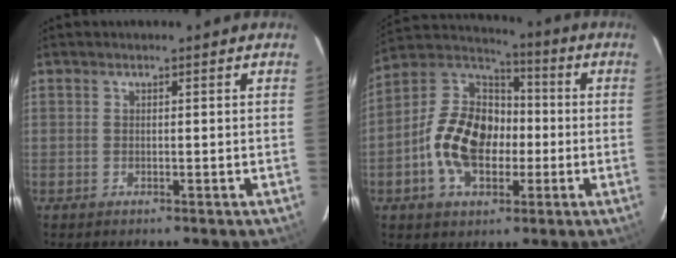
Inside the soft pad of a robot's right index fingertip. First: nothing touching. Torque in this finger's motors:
{"motor_torque": [2.07, -0.07, 0.48, 0.10]}